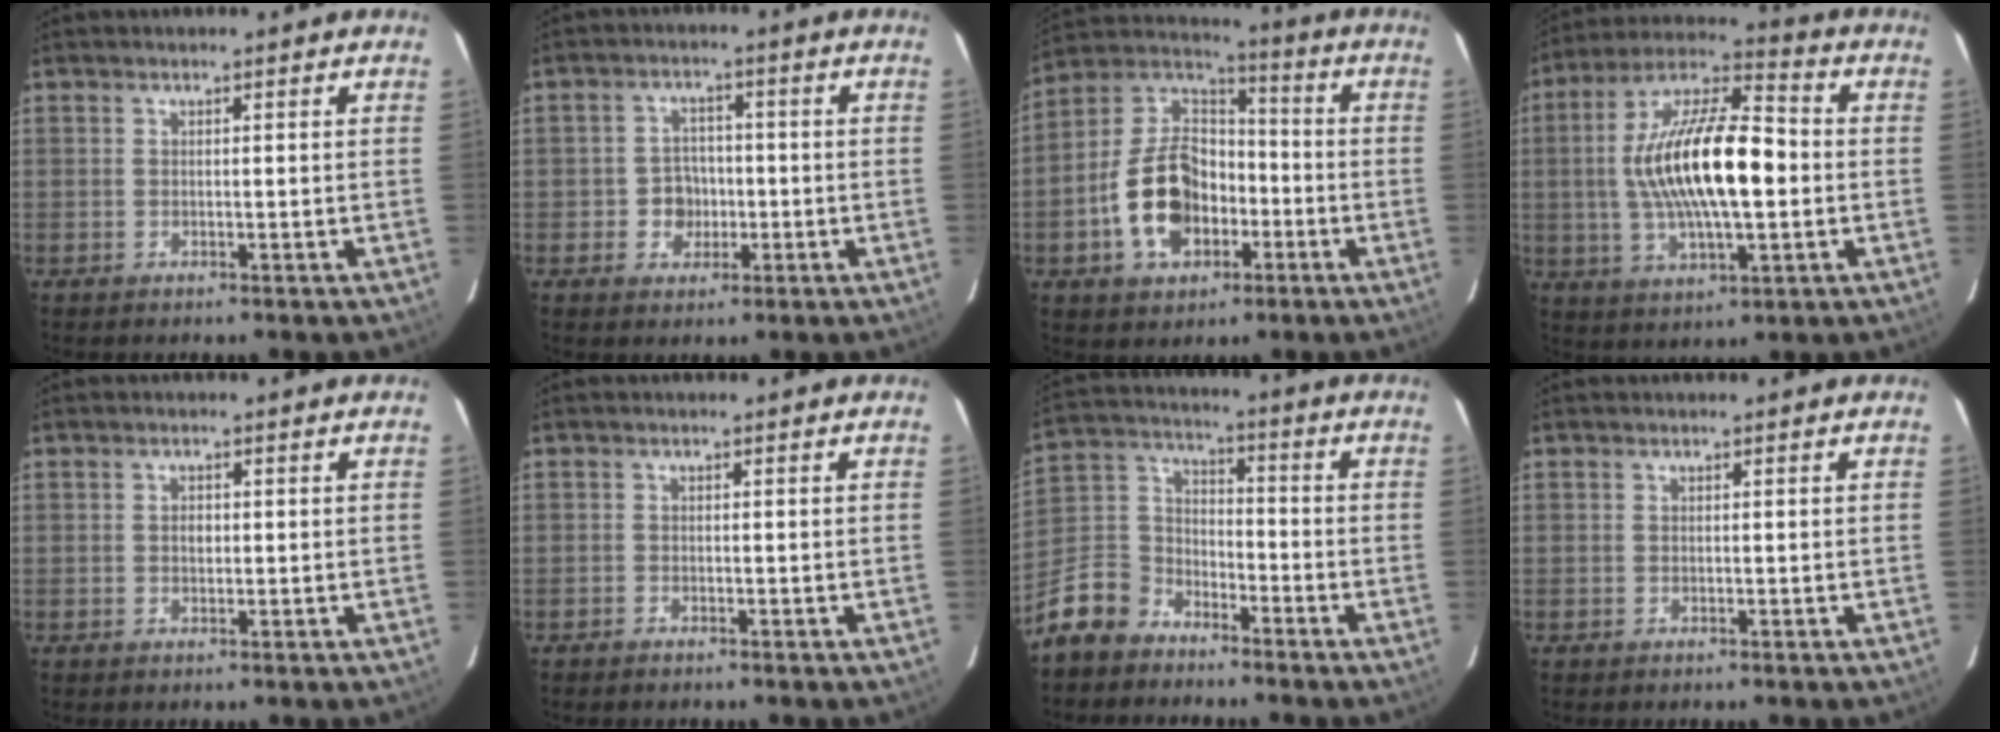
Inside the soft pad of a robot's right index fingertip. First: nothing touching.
{"total": 5.0, "force": [-1.5, 4.6, 1.2], "torque": [-0.029, 0.012, -0.017]}
{"total": 16.4, "force": [-5.2, 11.0, 11.1], "torque": [-0.240, 0.023, -0.078]}
{"total": 19.5, "force": [-0.5, 6.9, 18.2], "torque": [-0.342, 0.011, -0.013]}
{"total": 1.2, "force": [0.0, 0.9, 0.9], "torque": [-0.015, 0.004, -0.001]}
{"total": 0.7, "force": [-0.7, 0.1, 0.1], "torque": [-0.008, 0.001, -0.014]}
{"total": 11.7, "force": [-8.2, 7.6, 3.7], "torque": [-0.103, 0.036, -0.156]}
{"total": 0.0}